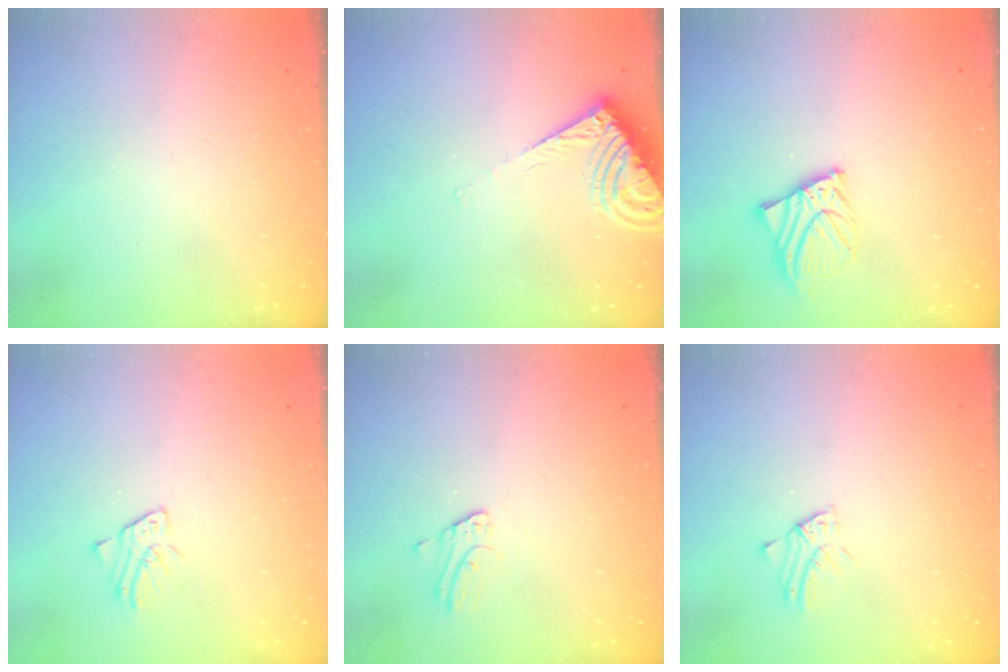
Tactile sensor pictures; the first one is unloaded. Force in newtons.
{"total": 9.7, "press": 9.7, "slide": 0.8}
{"total": 7.3, "press": 7.2, "slide": 0.9}
{"total": 1.8, "press": 1.7, "slide": 0.1}
{"total": 2.7, "press": 2.7, "slide": 0.2}
{"total": 1.5, "press": 1.4, "slide": 0.1}